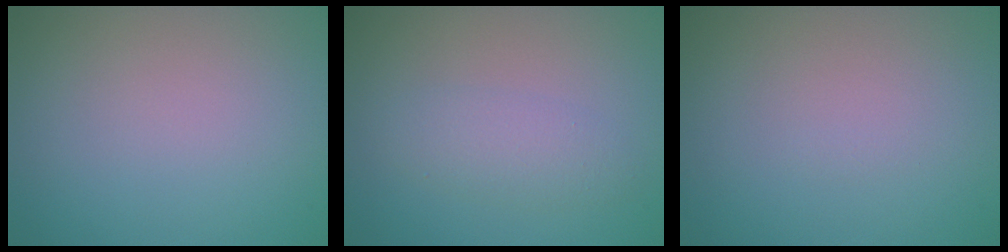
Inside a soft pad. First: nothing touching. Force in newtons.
{"total": 2.2, "press": 2.2, "slide": 0.1}
{"total": 0.0}